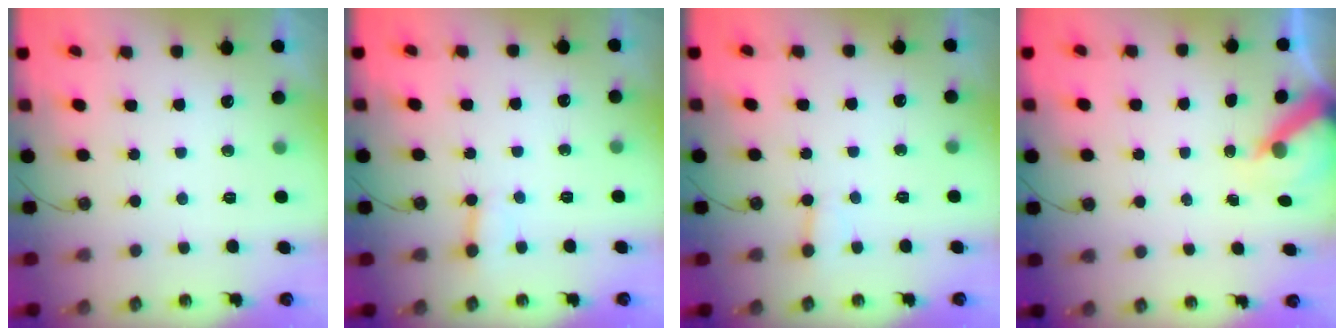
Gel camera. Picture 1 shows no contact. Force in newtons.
{"total": 2.7, "press": 2.7, "slide": 0.2}
{"total": 3.1, "press": 3.1, "slide": 0.3}
{"total": 5.6, "press": 5.6, "slide": 0.5}